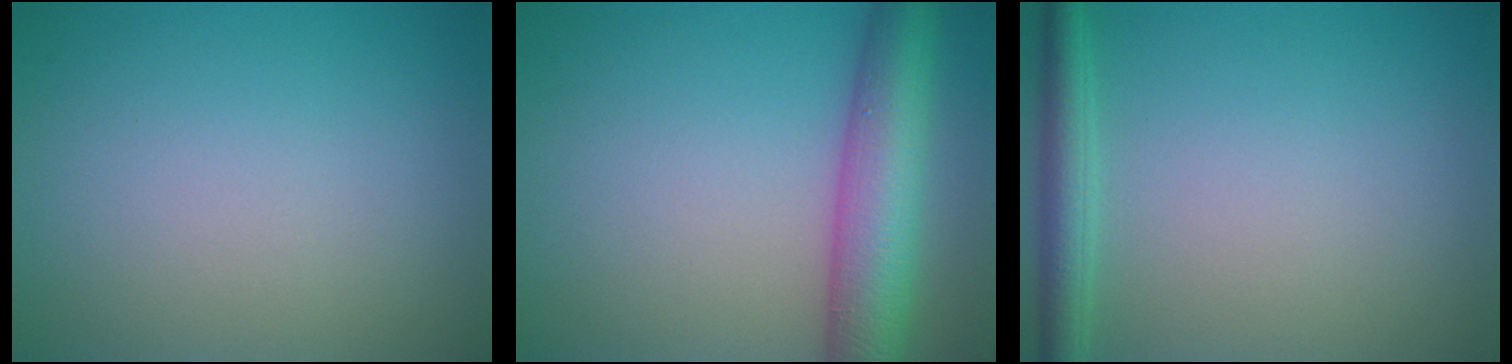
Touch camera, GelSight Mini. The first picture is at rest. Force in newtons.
{"total": 7.4, "press": 7.4, "slide": 0.3}
{"total": 2.8, "press": 2.8, "slide": 0.2}